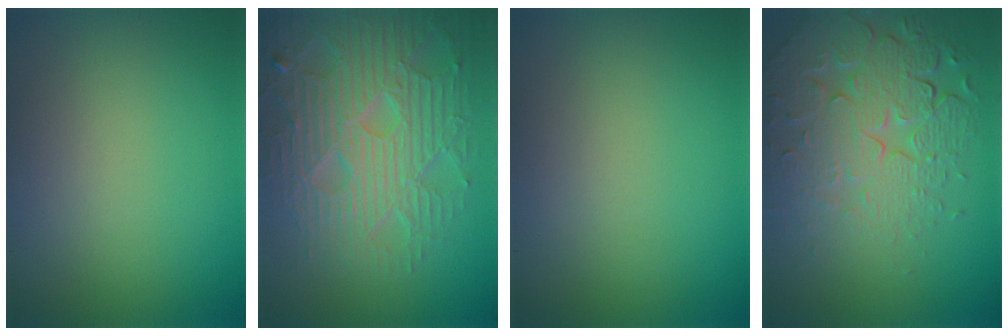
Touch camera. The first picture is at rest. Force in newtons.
{"total": 8.2, "press": 6.0, "slide": 5.6}
{"total": 0.0}
{"total": 8.0, "press": 5.7, "slide": 5.7}